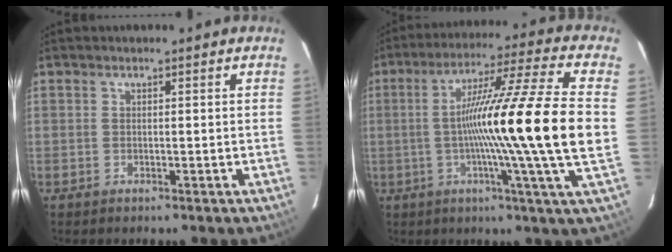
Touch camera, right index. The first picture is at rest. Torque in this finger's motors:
{"motor_torque": [2.14, 0.00, 1.05, 0.21]}